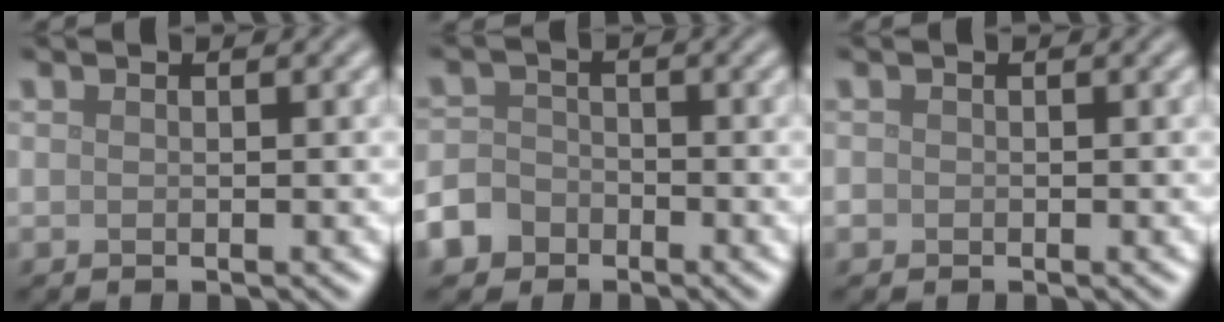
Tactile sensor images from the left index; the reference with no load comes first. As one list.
[{"total": 4.6, "force": [-3.1, 3.2, 1.0], "torque": [-0.005, -0.009, -0.061]}, {"total": 0.6, "force": [-0.2, 0.6, 0.1], "torque": [0.001, -0.004, -0.006]}]